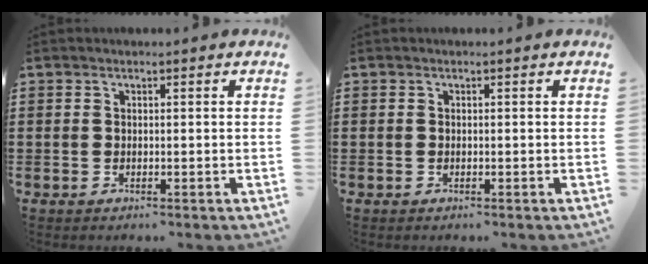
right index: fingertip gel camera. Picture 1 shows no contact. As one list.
[{"total": 0.0}]